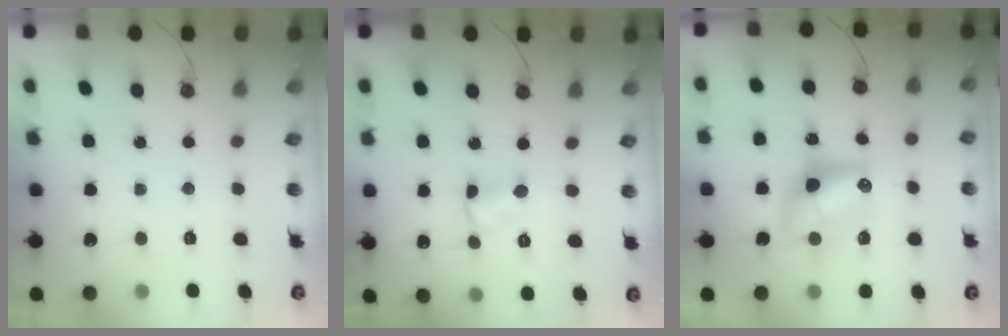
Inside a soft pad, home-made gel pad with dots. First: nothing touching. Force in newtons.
{"total": 2.8, "press": 2.8, "slide": 0.3}
{"total": 10.5, "press": 10.4, "slide": 1.5}